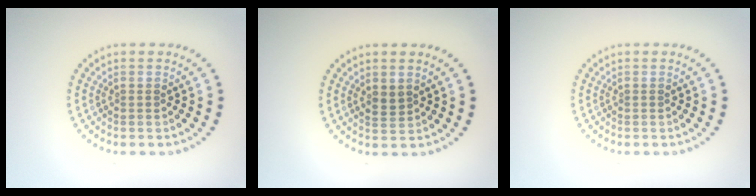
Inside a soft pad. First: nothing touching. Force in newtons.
{"total": 1.4, "press": 1.3, "slide": 0.5}
{"total": 0.0}